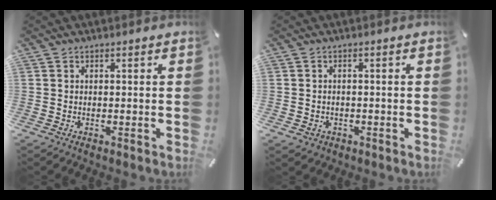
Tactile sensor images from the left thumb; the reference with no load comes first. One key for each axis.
{"total": 1.8, "fx": -0.7, "fy": 1.6, "fz": 0.6, "tx": -0.012, "ty": 0.004, "tz": -0.016}